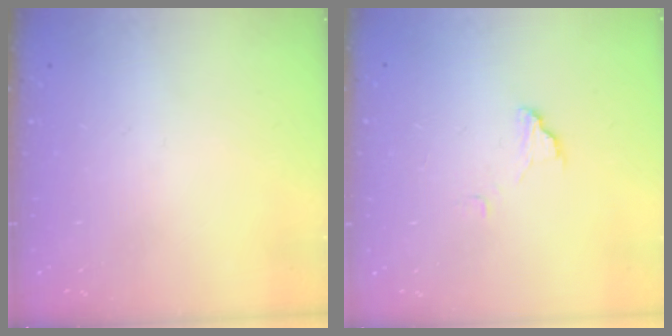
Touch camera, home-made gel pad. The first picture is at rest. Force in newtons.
{"total": 6.9, "press": 6.9, "slide": 0.6}